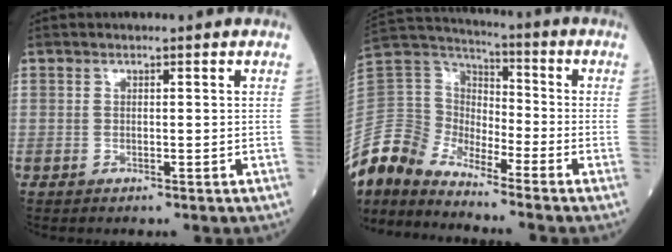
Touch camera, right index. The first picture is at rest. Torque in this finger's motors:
{"motor_torque": [0.01, -0.76, 0.11, 0.03]}